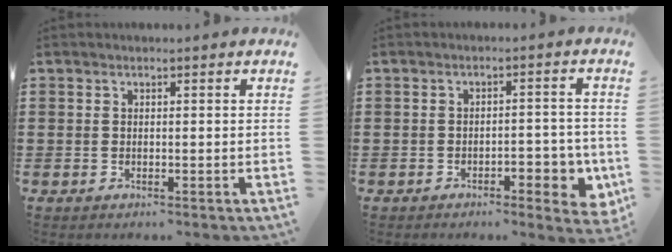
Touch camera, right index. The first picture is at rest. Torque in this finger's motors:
{"motor_torque": [0.32, -0.29, 0.20, 0.03]}